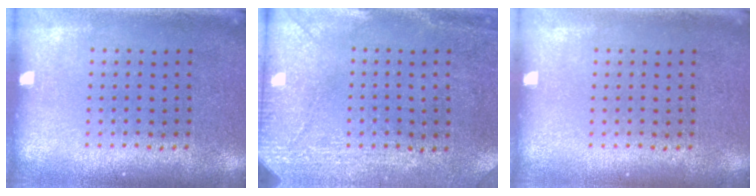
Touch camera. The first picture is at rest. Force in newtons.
{"total": 2.9, "press": 2.3, "slide": 1.8}
{"total": 0.0}